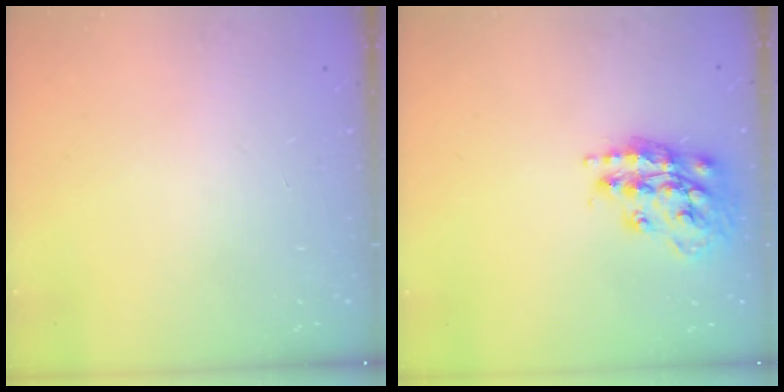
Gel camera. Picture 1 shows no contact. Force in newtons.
{"total": 17.3, "press": 17.2, "slide": 1.7}